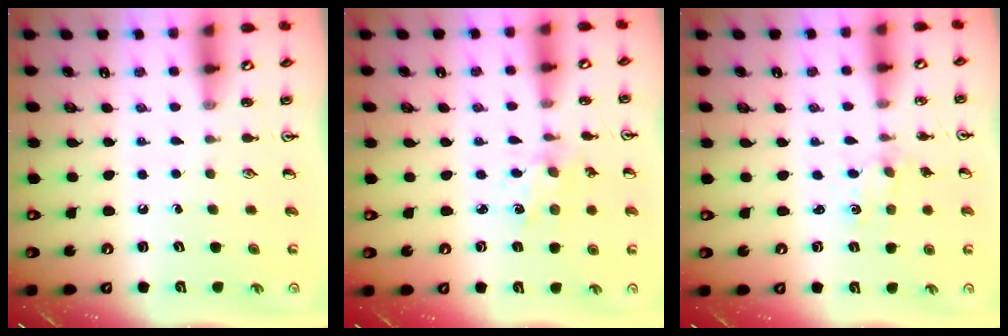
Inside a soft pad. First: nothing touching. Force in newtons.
{"total": 1.9, "press": 1.9, "slide": 0.3}
{"total": 1.1, "press": 1.1, "slide": 0.4}